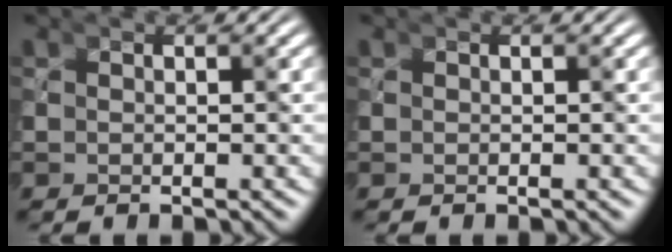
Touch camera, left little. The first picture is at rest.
{"total": 0.0}